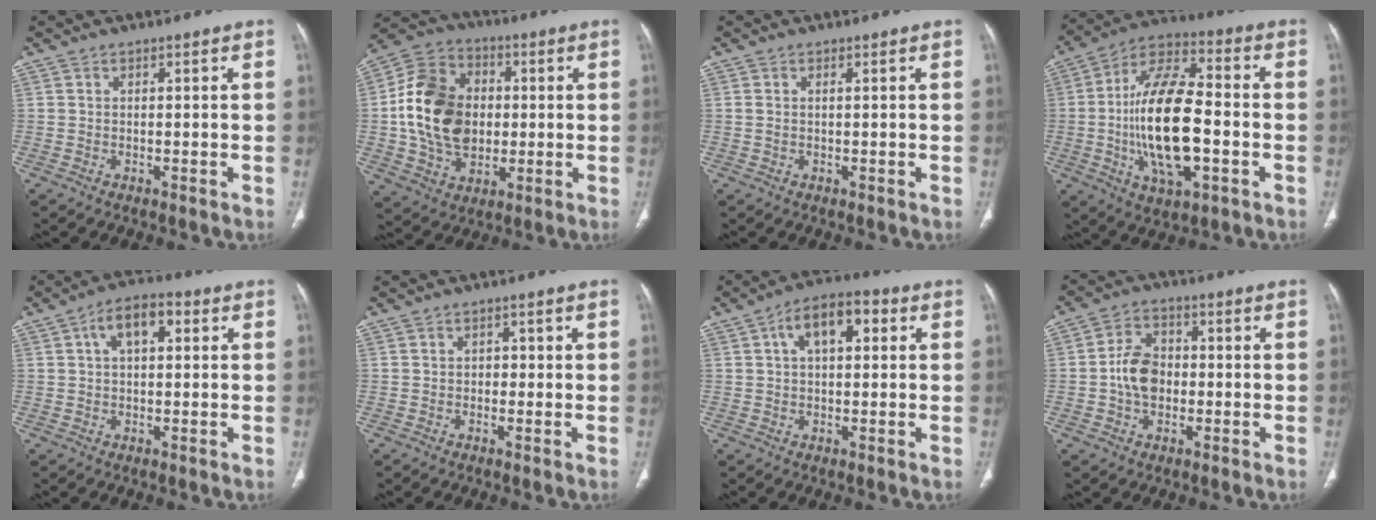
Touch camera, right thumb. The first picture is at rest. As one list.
[{"total": 18.0, "force": [0.3, 13.5, 11.9], "torque": [-0.198, 0.016, 0.008]}, {"total": 0.9, "force": [0.2, 0.3, 0.9], "torque": [-0.031, 0.008, 0.007]}, {"total": 20.5, "force": [-3.2, 9.0, 18.2], "torque": [-0.329, 0.023, -0.055]}, {"total": 7.0, "force": [2.0, 3.8, 5.5], "torque": [-0.086, 0.020, 0.027]}, {"total": 1.5, "force": [0.0, 1.2, 0.9], "torque": [0.001, 0.004, -0.006]}, {"total": 8.8, "force": [2.5, 4.7, 7.1], "torque": [-0.102, 0.024, 0.032]}, {"total": 7.9, "force": [-0.9, 5.8, 5.3], "torque": [-0.076, 0.019, -0.022]}]